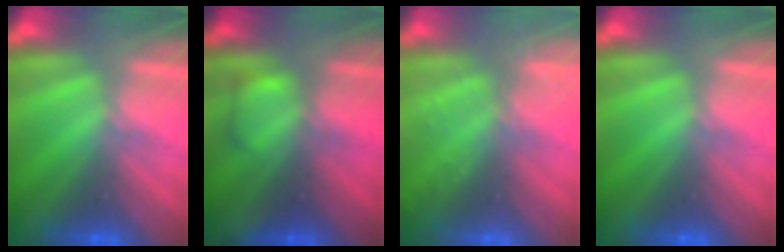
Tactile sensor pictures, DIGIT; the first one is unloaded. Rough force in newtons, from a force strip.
{"total": 2.3}
{"total": 2.2}
{"total": 0.0}